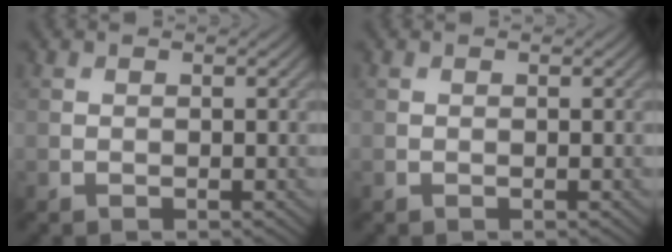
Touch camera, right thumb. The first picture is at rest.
{"total": 0.0}